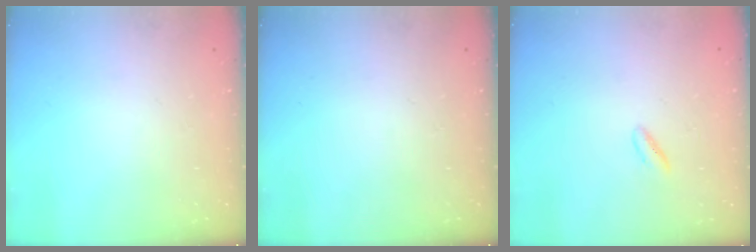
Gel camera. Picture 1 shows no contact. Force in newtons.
{"total": 0.0}
{"total": 1.7, "press": 1.4, "slide": 0.9}